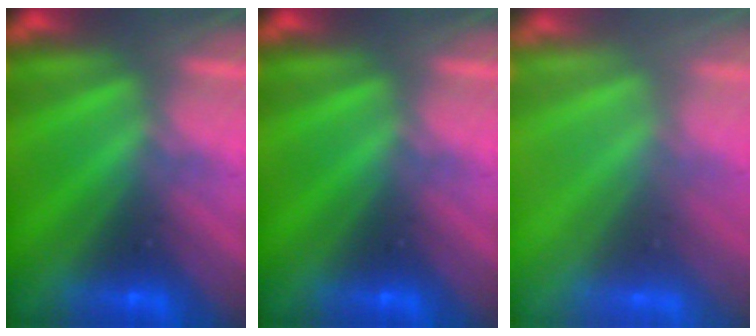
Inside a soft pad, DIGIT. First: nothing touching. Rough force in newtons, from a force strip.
{"total": 0.0}
{"total": 3.4}